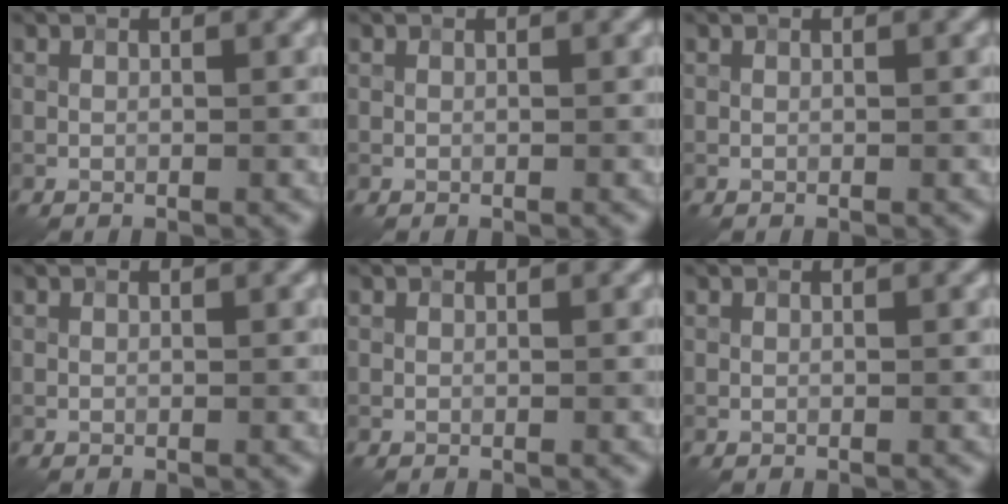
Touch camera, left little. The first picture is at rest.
{"total": 0.0}
{"total": 0.0}
{"total": 0.0}
{"total": 0.0}
{"total": 0.0}